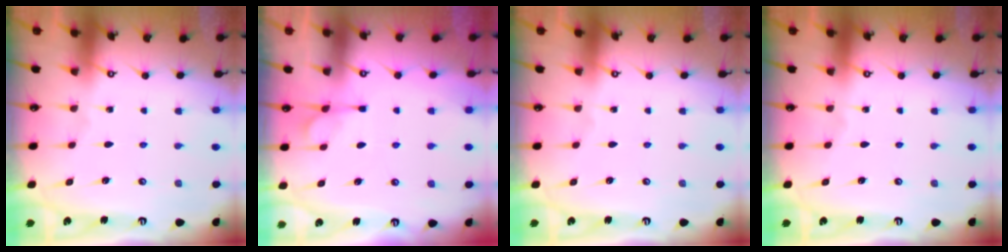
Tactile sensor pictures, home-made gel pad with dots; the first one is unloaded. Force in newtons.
{"total": 7.3, "press": 7.1, "slide": 1.6}
{"total": 0.0}
{"total": 0.0}